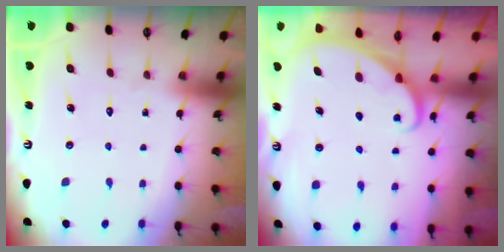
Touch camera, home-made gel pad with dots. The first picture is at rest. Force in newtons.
{"total": 1.7, "press": 1.7, "slide": 0.1}